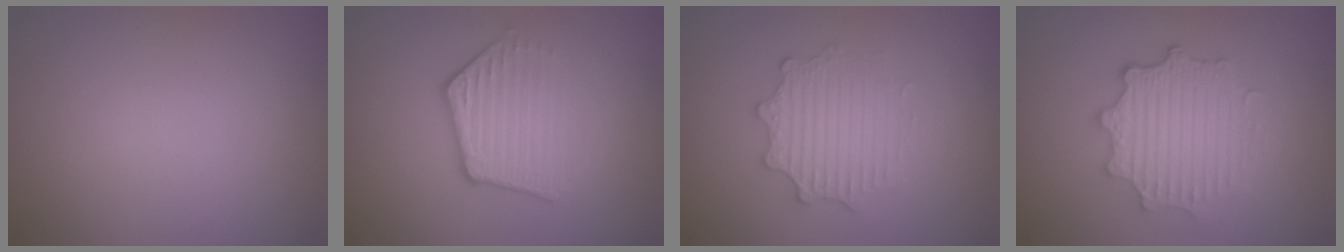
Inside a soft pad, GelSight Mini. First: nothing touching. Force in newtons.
{"total": 4.0, "press": 2.9, "slide": 2.8}
{"total": 3.1, "press": 2.9, "slide": 1.0}
{"total": 4.8, "press": 3.7, "slide": 3.0}